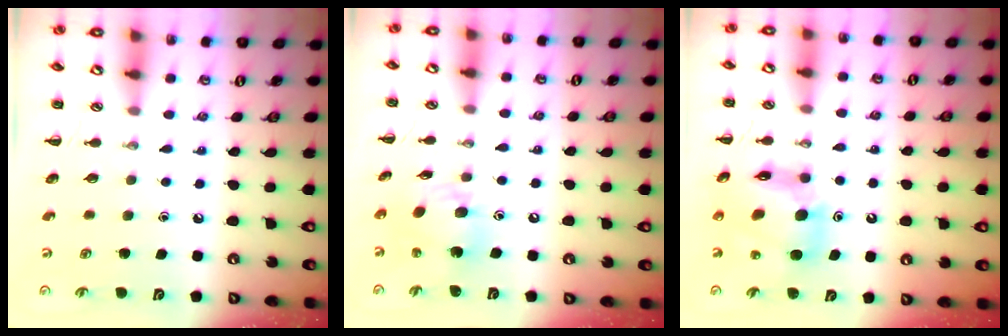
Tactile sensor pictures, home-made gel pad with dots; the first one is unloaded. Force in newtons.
{"total": 11.9, "press": 11.8, "slide": 1.5}
{"total": 11.4, "press": 10.9, "slide": 3.3}